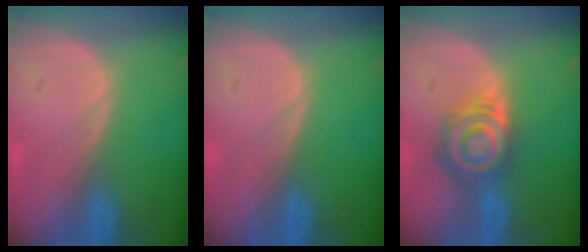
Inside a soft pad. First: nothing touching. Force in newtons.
{"total": 0.0}
{"total": 7.8, "press": 7.0, "slide": 3.4}